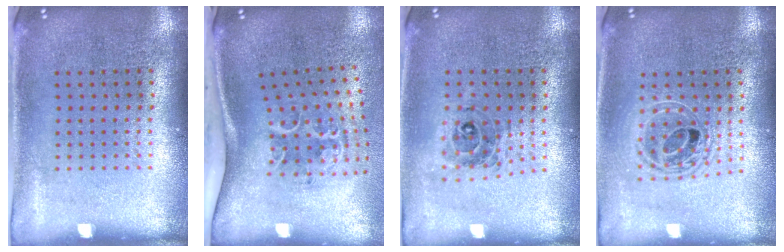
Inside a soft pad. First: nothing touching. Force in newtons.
{"total": 2.2, "press": 1.4, "slide": 1.8}
{"total": 0.7, "press": 0.7, "slide": 0.1}
{"total": 1.6, "press": 1.4, "slide": 0.9}